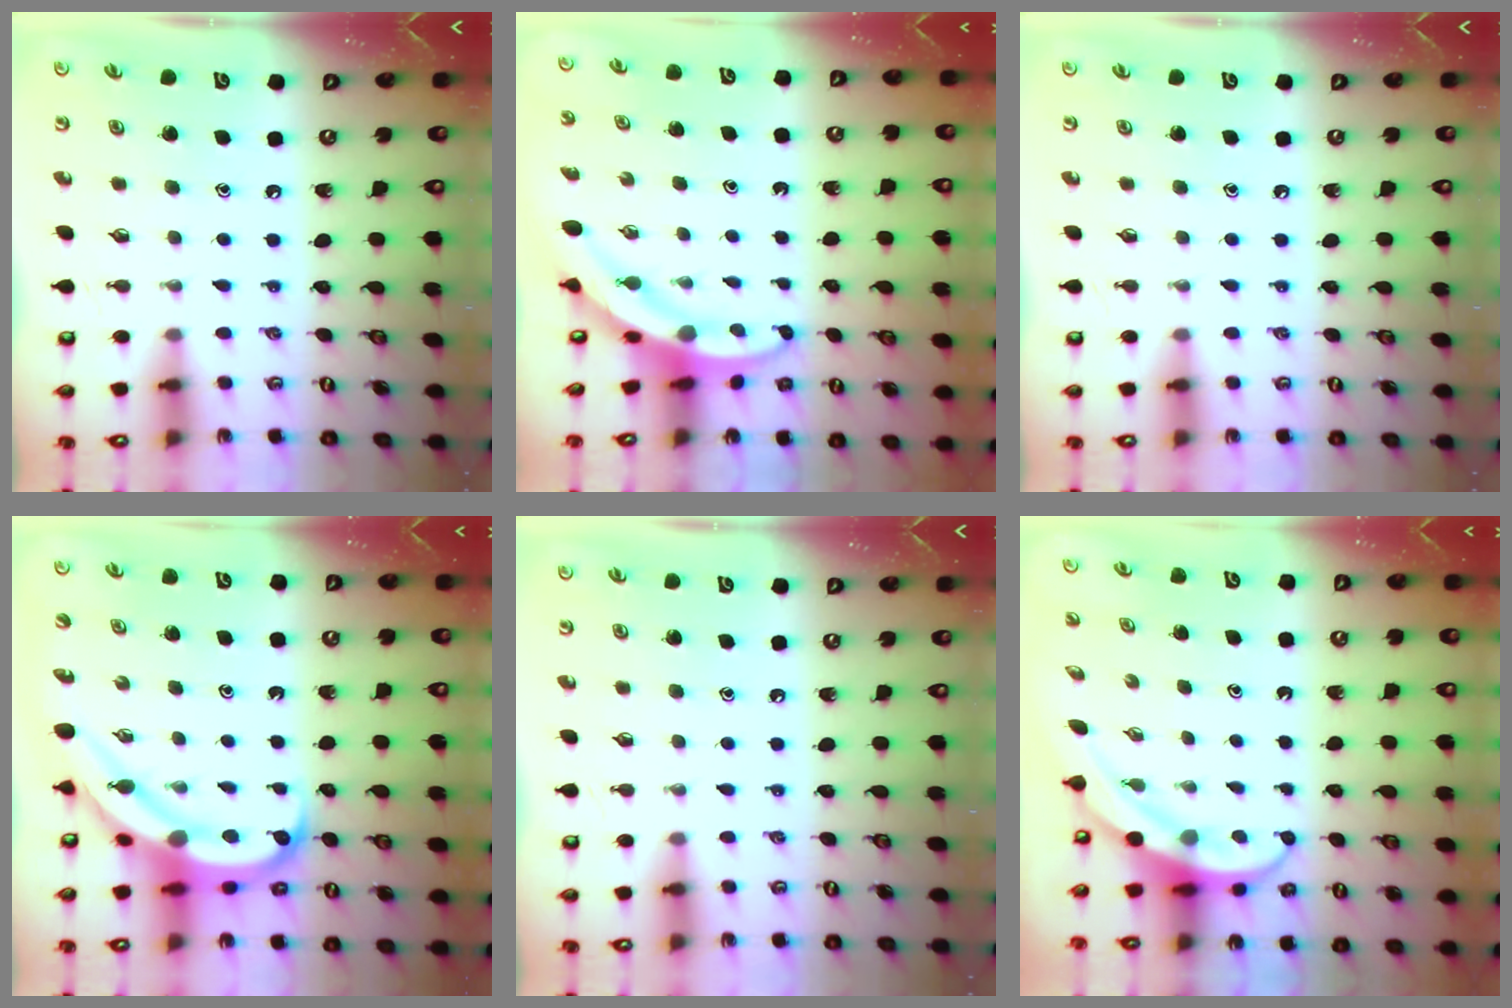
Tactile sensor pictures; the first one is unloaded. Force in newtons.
{"total": 3.3, "press": 3.3, "slide": 0.2}
{"total": 0.0}
{"total": 10.6, "press": 10.5, "slide": 1.1}
{"total": 0.0}
{"total": 6.0, "press": 6.0, "slide": 0.3}